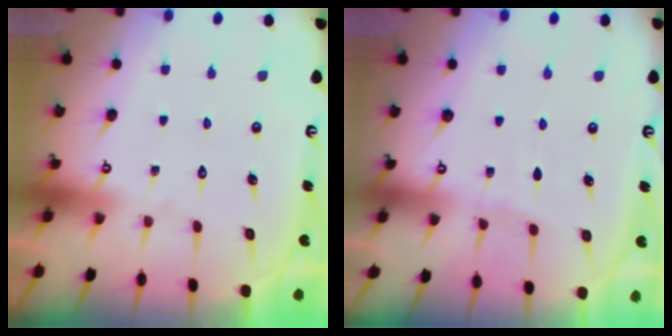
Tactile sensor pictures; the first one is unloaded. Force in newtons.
{"total": 2.4, "press": 2.4, "slide": 0.4}